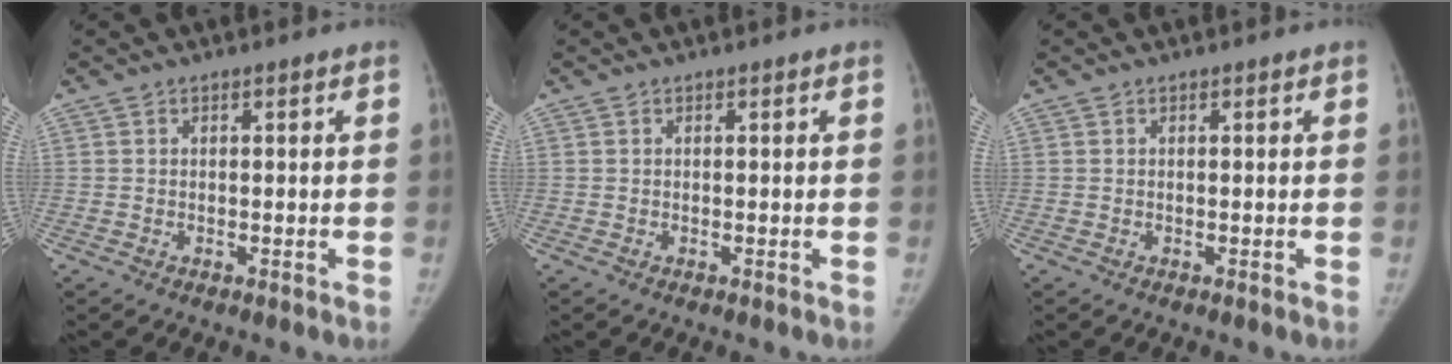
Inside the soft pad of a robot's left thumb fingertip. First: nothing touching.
{"total": 0.0}
{"total": 0.0}